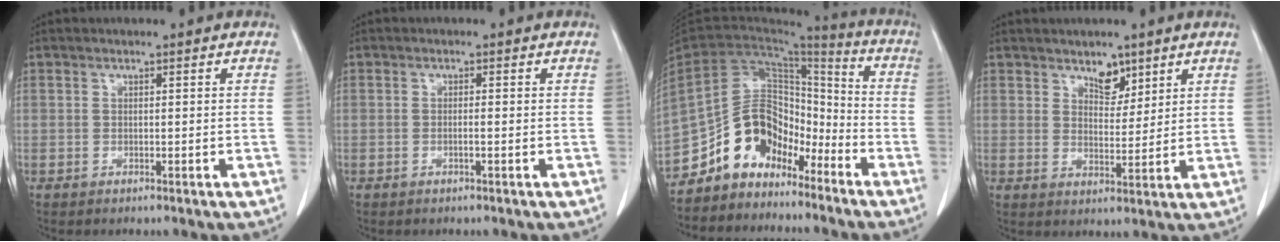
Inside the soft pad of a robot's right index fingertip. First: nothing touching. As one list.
[{"total": 0.7, "force": [-0.2, -0.1, 0.6], "torque": [-0.010, 0.002, -0.002]}, {"total": 12.8, "force": [-9.6, 7.4, 3.9], "torque": [-0.074, 0.065, -0.177]}, {"total": 4.1, "force": [3.0, 2.2, 1.8], "torque": [-0.023, -0.004, 0.052]}]